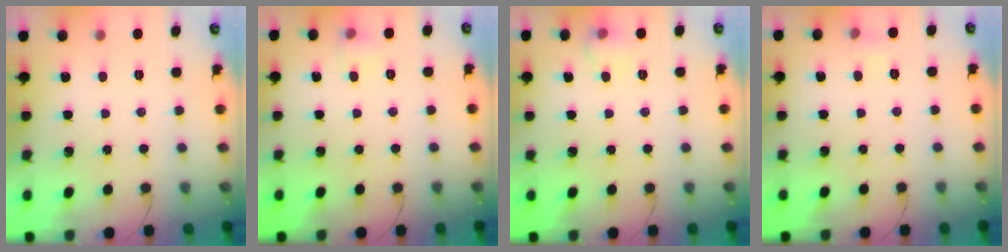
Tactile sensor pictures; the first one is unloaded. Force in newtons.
{"total": 4.3, "press": 4.1, "slide": 1.4}
{"total": 8.1, "press": 5.3, "slide": 6.2}
{"total": 3.1, "press": 2.9, "slide": 1.1}